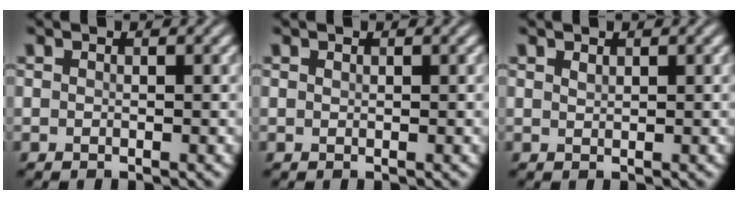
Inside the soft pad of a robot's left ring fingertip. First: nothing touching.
{"total": 0.0}
{"total": 0.6, "force": [0.5, 0.2, 0.3], "torque": [-0.007, -0.001, 0.012]}